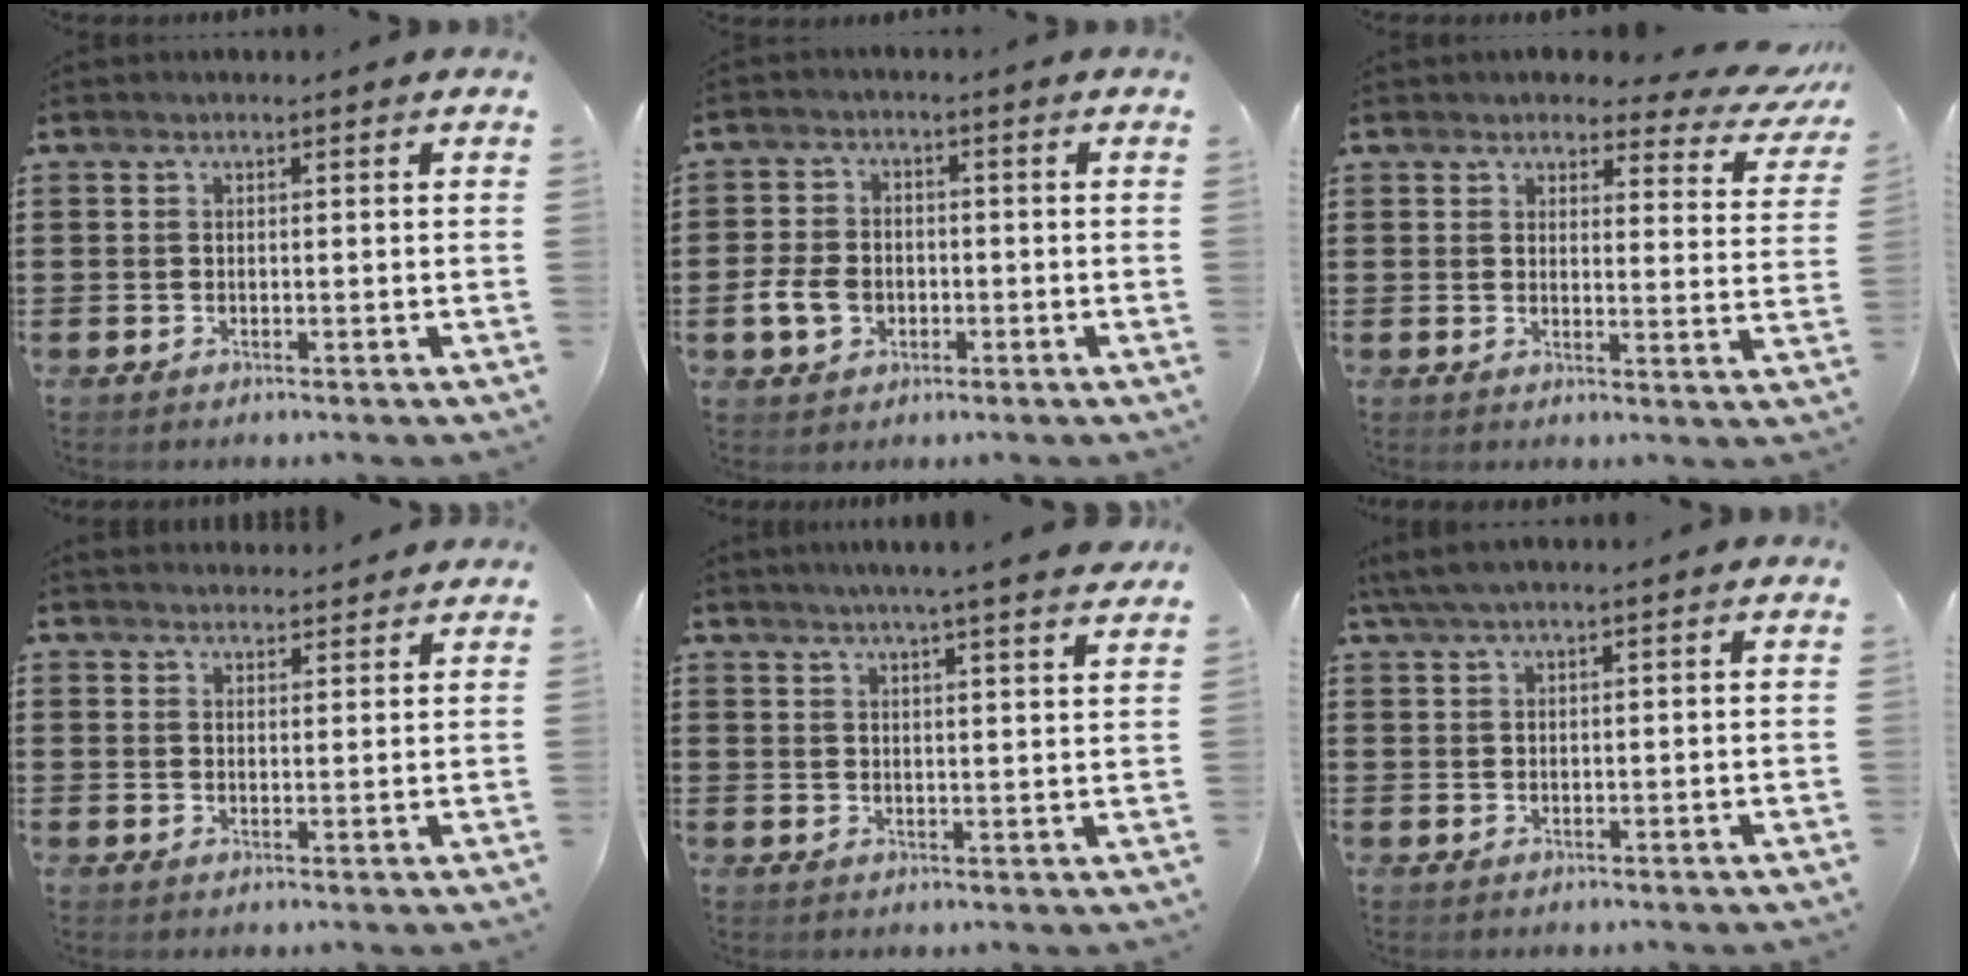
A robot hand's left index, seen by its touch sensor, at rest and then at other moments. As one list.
[{"total": 5.1, "force": [-1.5, 3.9, 3.0], "torque": [-0.080, 0.000, -0.034]}, {"total": 3.8, "force": [3.3, 1.1, 1.6], "torque": [-0.031, -0.019, 0.054]}, {"total": 2.2, "force": [2.2, 0.1, 0.0], "torque": [-0.005, -0.005, 0.043]}, {"total": 4.4, "force": [3.9, -0.9, 1.9], "torque": [-0.049, -0.016, 0.066]}, {"total": 2.4, "force": [1.4, 0.3, 2.0], "torque": [-0.039, 0.000, 0.026]}]